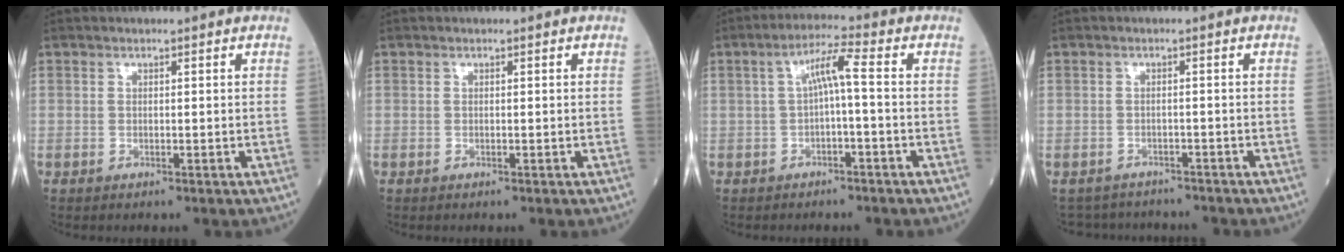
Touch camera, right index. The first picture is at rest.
{"total": 0.0}
{"total": 4.8, "force": [0.0, 0.4, 4.8], "torque": [-0.085, 0.023, 0.000]}
{"total": 6.1, "force": [-5.6, 2.4, -0.1], "torque": [0.003, 0.012, -0.074]}